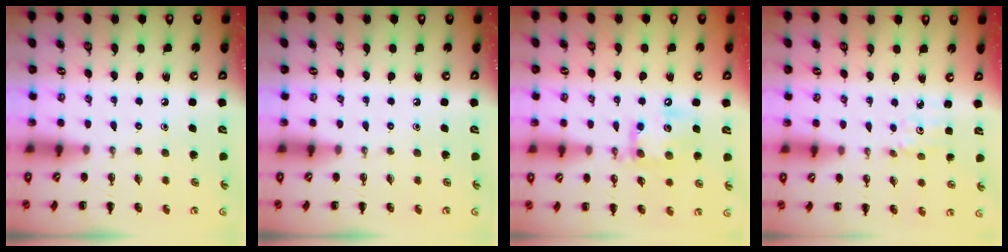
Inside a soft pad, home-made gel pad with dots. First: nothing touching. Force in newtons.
{"total": 0.0}
{"total": 13.4, "press": 13.2, "slide": 2.5}
{"total": 1.6, "press": 1.5, "slide": 0.3}